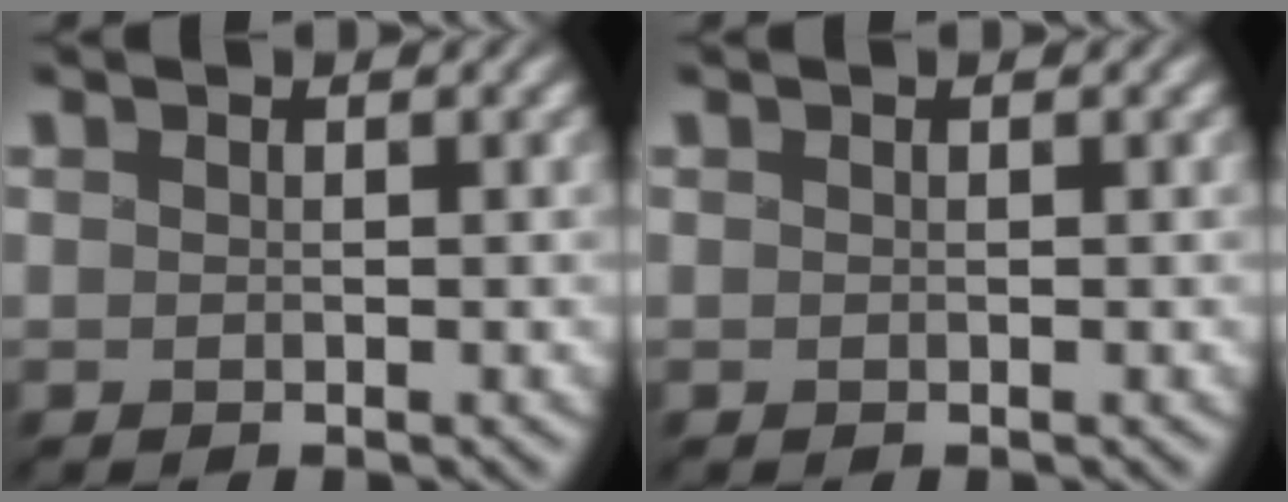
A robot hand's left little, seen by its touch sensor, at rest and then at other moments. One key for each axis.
{"total": 0.0}